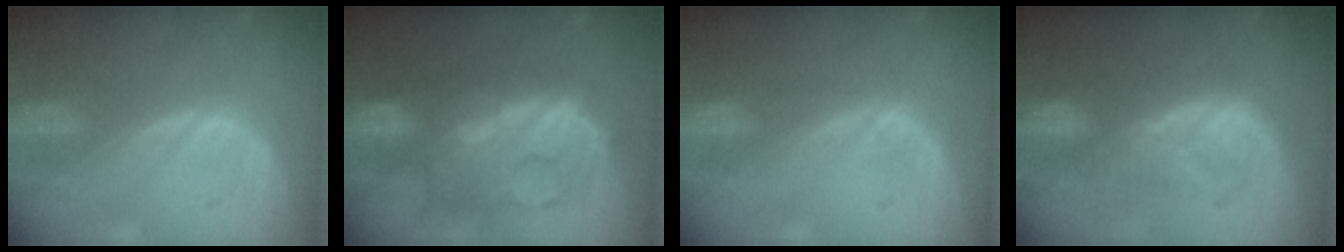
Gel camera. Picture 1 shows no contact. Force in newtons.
{"total": 11.9, "press": 11.8, "slide": 1.3}
{"total": 1.1, "press": 1.1, "slide": 0.2}
{"total": 8.0, "press": 7.8, "slide": 1.5}